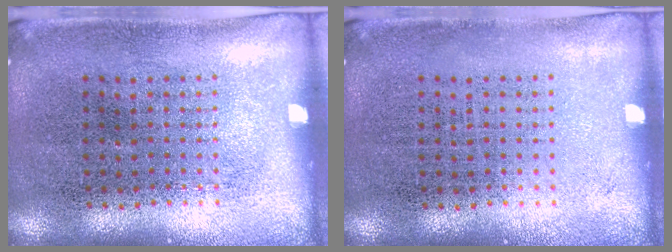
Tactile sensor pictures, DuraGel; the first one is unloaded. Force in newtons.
{"total": 0.0}